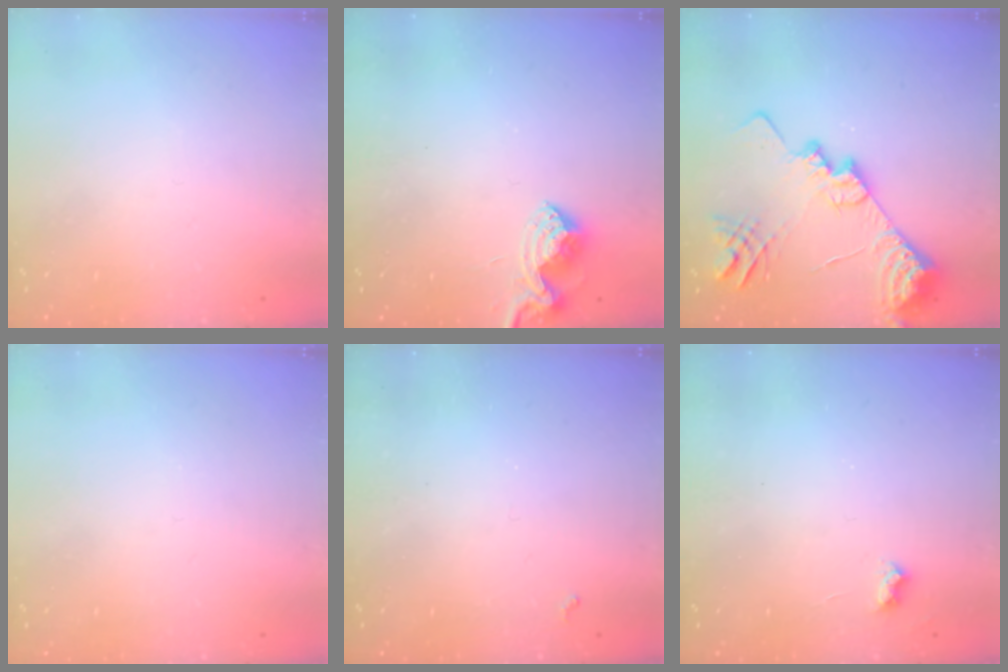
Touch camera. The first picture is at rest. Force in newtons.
{"total": 7.1, "press": 7.0, "slide": 0.7}
{"total": 19.8, "press": 19.7, "slide": 2.0}
{"total": 0.0}
{"total": 4.6, "press": 4.5, "slide": 0.6}
{"total": 3.9, "press": 3.9, "slide": 0.5}